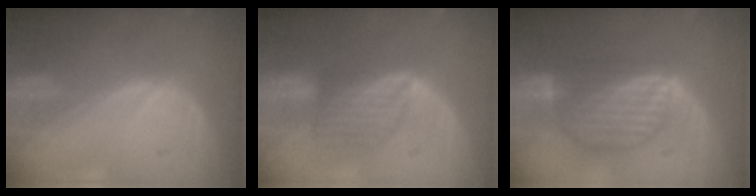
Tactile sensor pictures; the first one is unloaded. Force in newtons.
{"total": 5.9, "press": 5.7, "slide": 1.5}
{"total": 8.8, "press": 7.7, "slide": 4.2}